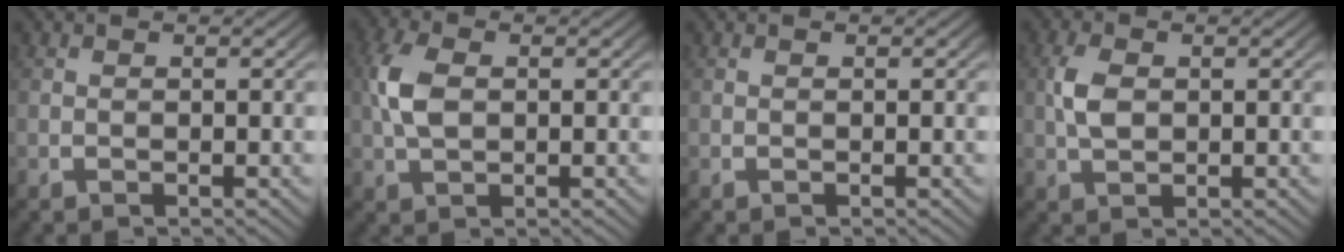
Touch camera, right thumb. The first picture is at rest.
{"total": 3.8, "force": [0.5, 2.4, 2.9], "torque": [-0.078, -0.002, 0.013]}
{"total": 0.0}
{"total": 2.8, "force": [0.4, 1.8, 2.1], "torque": [-0.054, -0.004, 0.011]}